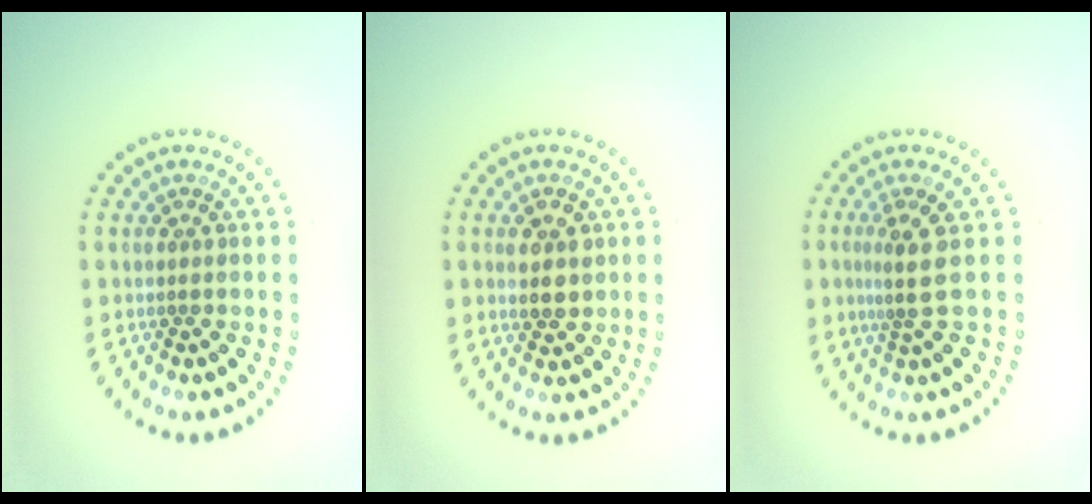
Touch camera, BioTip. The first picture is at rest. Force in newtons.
{"total": 2.6, "press": 2.5, "slide": 0.6}
{"total": 2.7, "press": 1.9, "slide": 1.9}